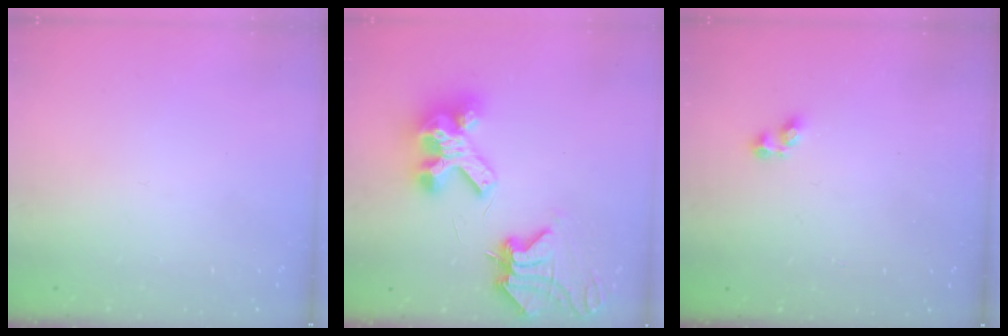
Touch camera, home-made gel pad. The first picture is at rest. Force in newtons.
{"total": 12.5, "press": 12.4, "slide": 1.5}
{"total": 1.9, "press": 1.9, "slide": 0.3}